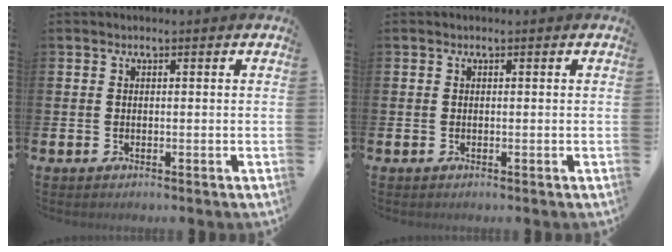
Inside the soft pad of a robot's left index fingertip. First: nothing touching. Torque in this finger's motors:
{"motor_torque": [-0.02, 0.03, -0.02, 0.01]}